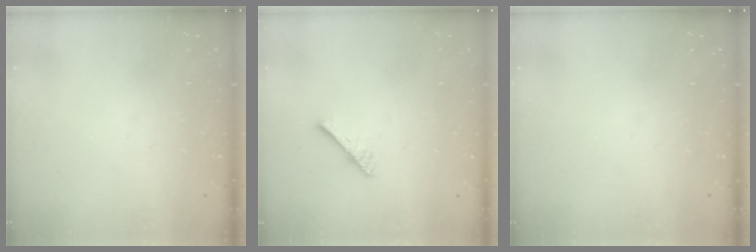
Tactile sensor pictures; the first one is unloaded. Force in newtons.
{"total": 2.9, "press": 2.9, "slide": 0.2}
{"total": 0.0}